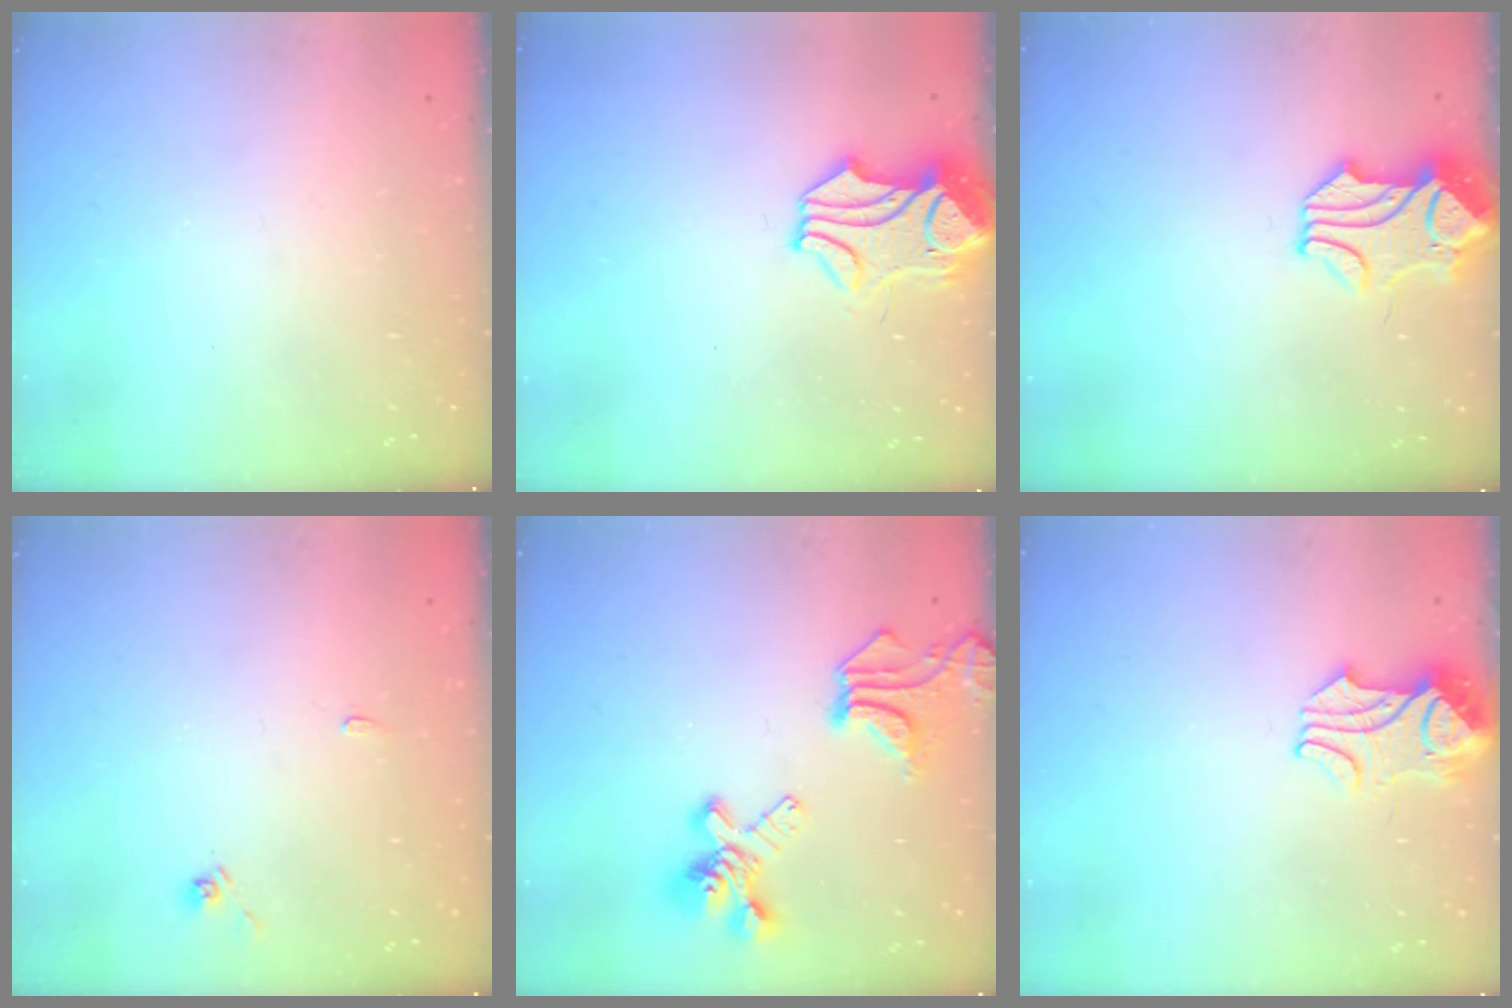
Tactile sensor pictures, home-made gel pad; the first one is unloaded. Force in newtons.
{"total": 1.6, "press": 0.9, "slide": 1.3}
{"total": 1.2, "press": 1.0, "slide": 0.8}
{"total": 2.8, "press": 2.7, "slide": 0.4}
{"total": 9.4, "press": 9.1, "slide": 2.6}
{"total": 2.3, "press": 2.2, "slide": 0.6}